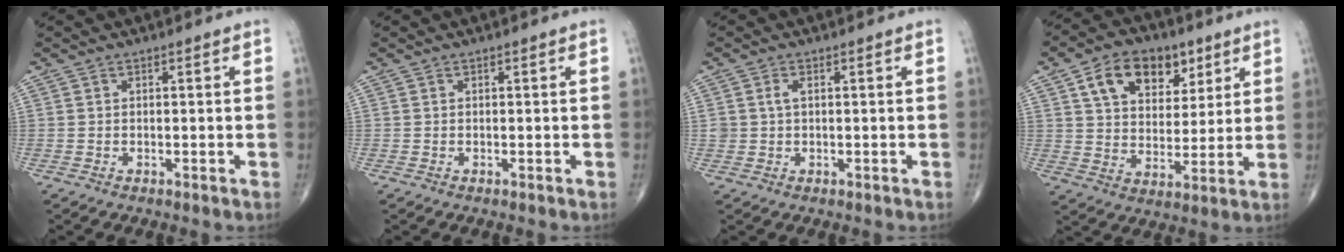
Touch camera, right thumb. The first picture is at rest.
{"total": 0.0}
{"total": 2.8, "force": [0.8, 1.7, 2.0], "torque": [-0.039, 0.002, 0.018]}
{"total": 14.5, "force": [6.7, 9.5, 8.5], "torque": [-0.101, -0.018, 0.117]}